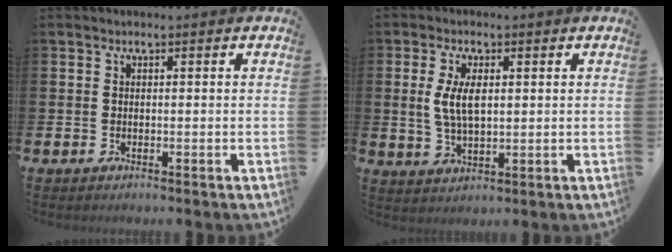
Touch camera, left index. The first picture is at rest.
{"total": 4.9, "force": [1.4, 2.3, 4.1], "torque": [-0.078, 0.006, 0.022]}